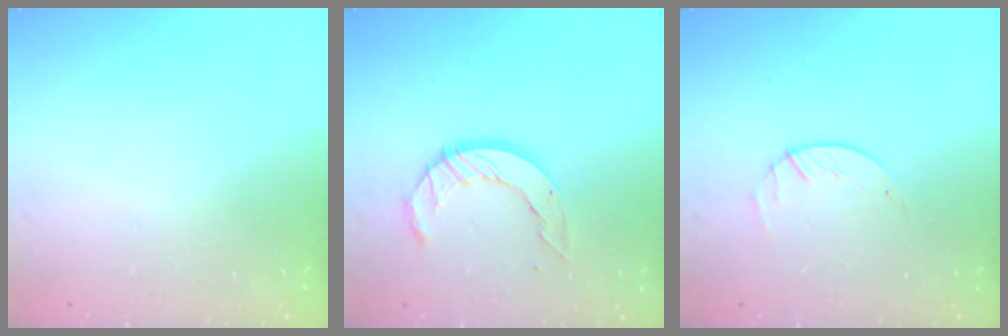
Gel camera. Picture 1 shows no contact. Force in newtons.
{"total": 10.8, "press": 10.8, "slide": 1.0}
{"total": 1.7, "press": 1.6, "slide": 0.2}